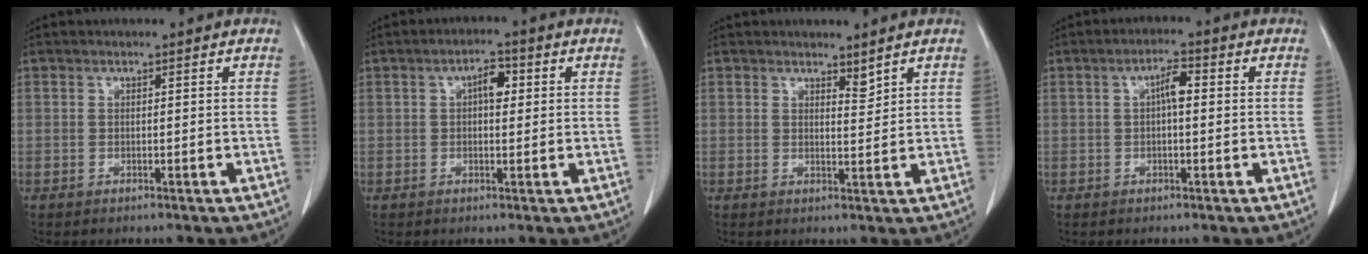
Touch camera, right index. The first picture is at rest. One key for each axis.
{"total": 3.3, "fx": 0.8, "fy": 1.6, "fz": 2.9, "tx": -0.046, "ty": 0.011, "tz": 0.010}
{"total": 1.8, "fx": 1.6, "fy": 0.4, "fz": 0.6, "tx": -0.011, "ty": -0.009, "tz": 0.029}
{"total": 3.2, "fx": 0.4, "fy": 0.9, "fz": 3.0, "tx": -0.052, "ty": 0.010, "tz": 0.005}